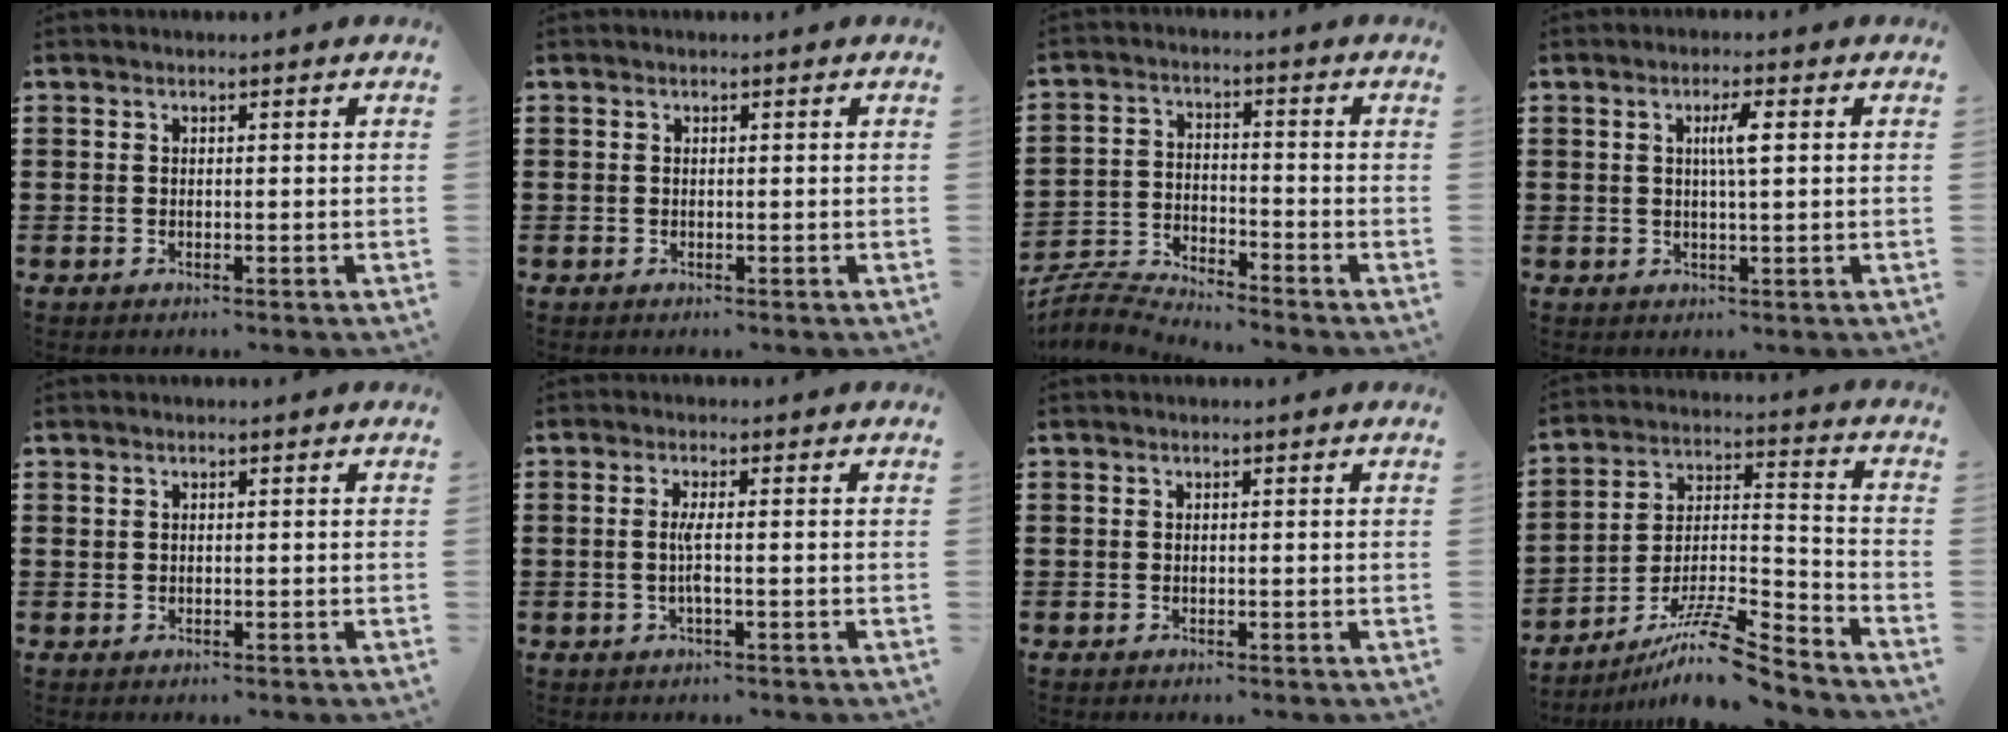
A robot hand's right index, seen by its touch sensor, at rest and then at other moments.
{"total": 0.0}
{"total": 4.3, "force": [-4.3, -0.1, 0.4], "torque": [-0.036, -0.011, -0.096]}
{"total": 3.3, "force": [0.7, 0.3, 3.2], "torque": [-0.063, 0.003, 0.008]}
{"total": 0.5, "force": [0.3, 0.4, 0.2], "torque": [-0.004, 0.002, 0.006]}
{"total": 2.6, "force": [-0.4, 0.0, 2.6], "torque": [-0.065, -0.009, -0.015]}
{"total": 0.0}
{"total": 11.8, "force": [-9.6, 1.4, 6.7], "torque": [-0.107, 0.024, -0.180]}